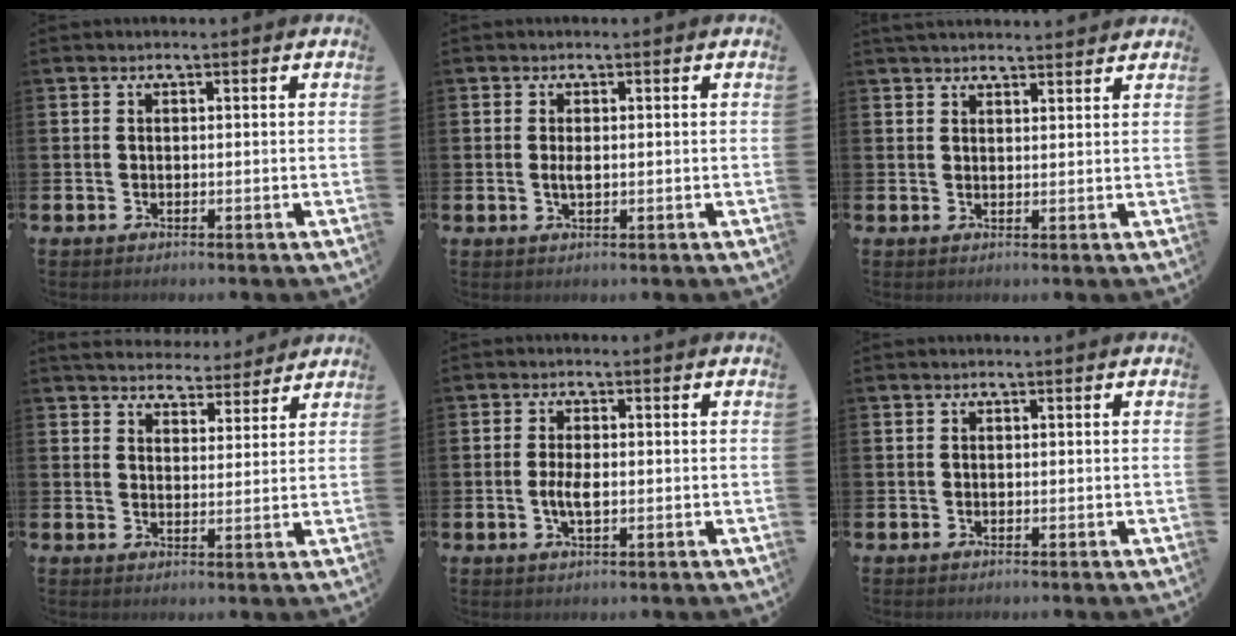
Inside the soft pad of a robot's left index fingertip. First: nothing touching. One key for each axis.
{"total": 1.4, "fx": 0.0, "fy": 0.6, "fz": 1.3, "tx": -0.024, "ty": 0.002, "tz": -0.002}
{"total": 2.7, "fx": 2.6, "fy": 0.3, "fz": 0.2, "tx": -0.006, "ty": -0.009, "tz": 0.048}
{"total": 4.8, "fx": 4.7, "fy": 1.3, "fz": 0.0, "tx": -0.007, "ty": -0.034, "tz": 0.082}
{"total": 3.0, "fx": -0.4, "fy": 1.3, "fz": 2.7, "tx": -0.048, "ty": 0.001, "tz": -0.008}
{"total": 0.0}